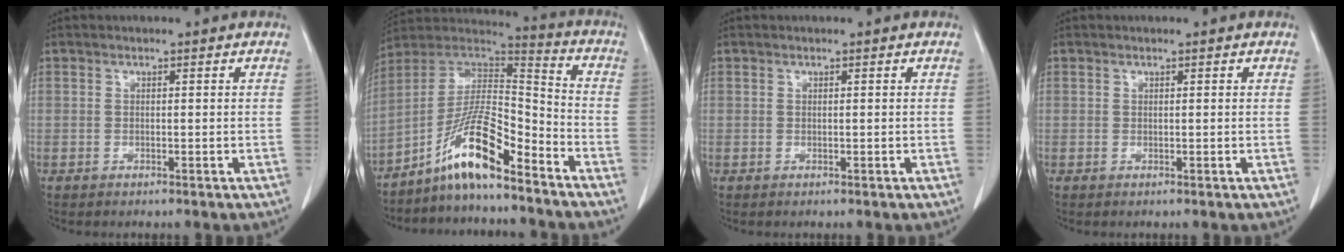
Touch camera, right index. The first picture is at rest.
{"total": 12.6, "force": [-8.6, 1.8, 9.0], "torque": [-0.167, 0.018, -0.156]}
{"total": 0.0}
{"total": 0.0}